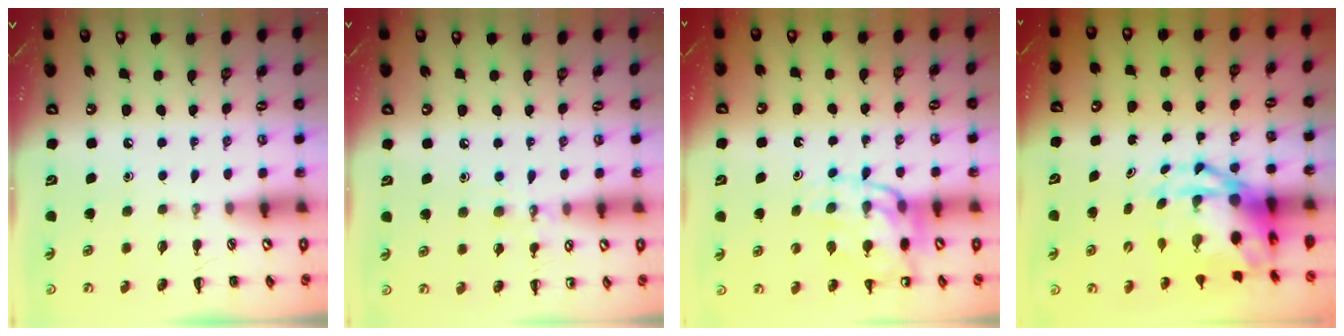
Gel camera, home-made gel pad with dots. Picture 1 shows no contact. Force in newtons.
{"total": 7.4, "press": 7.3, "slide": 1.7}
{"total": 13.9, "press": 13.5, "slide": 3.1}
{"total": 8.1, "press": 7.8, "slide": 2.1}